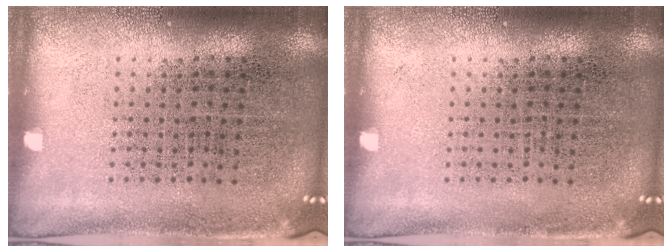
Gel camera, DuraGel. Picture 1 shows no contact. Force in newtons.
{"total": 0.0}